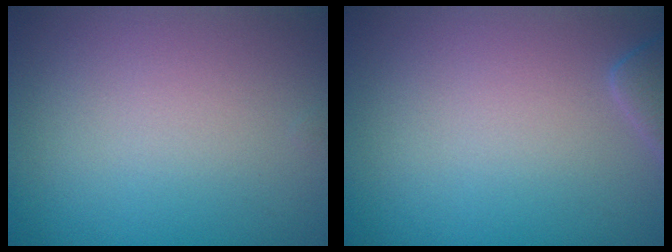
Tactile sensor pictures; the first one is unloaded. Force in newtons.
{"total": 2.3, "press": 2.2, "slide": 0.4}